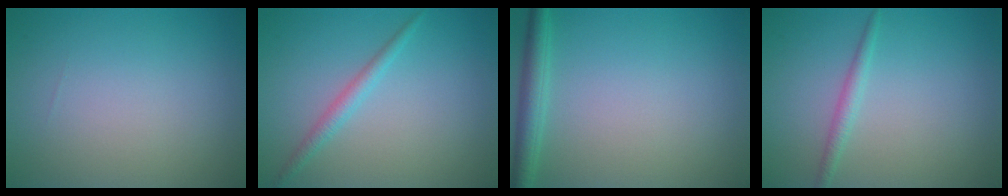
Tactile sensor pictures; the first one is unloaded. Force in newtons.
{"total": 1.6, "press": 1.6, "slide": 0.1}
{"total": 2.5, "press": 2.5, "slide": 0.1}
{"total": 1.4, "press": 1.4, "slide": 0.1}